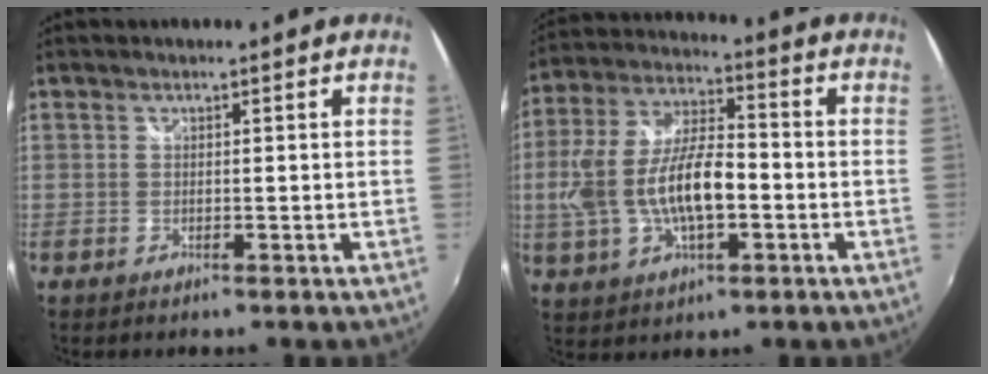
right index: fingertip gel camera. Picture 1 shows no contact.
{"total": 15.1, "force": [-2.8, 6.2, 13.4], "torque": [-0.271, 0.001, -0.045]}